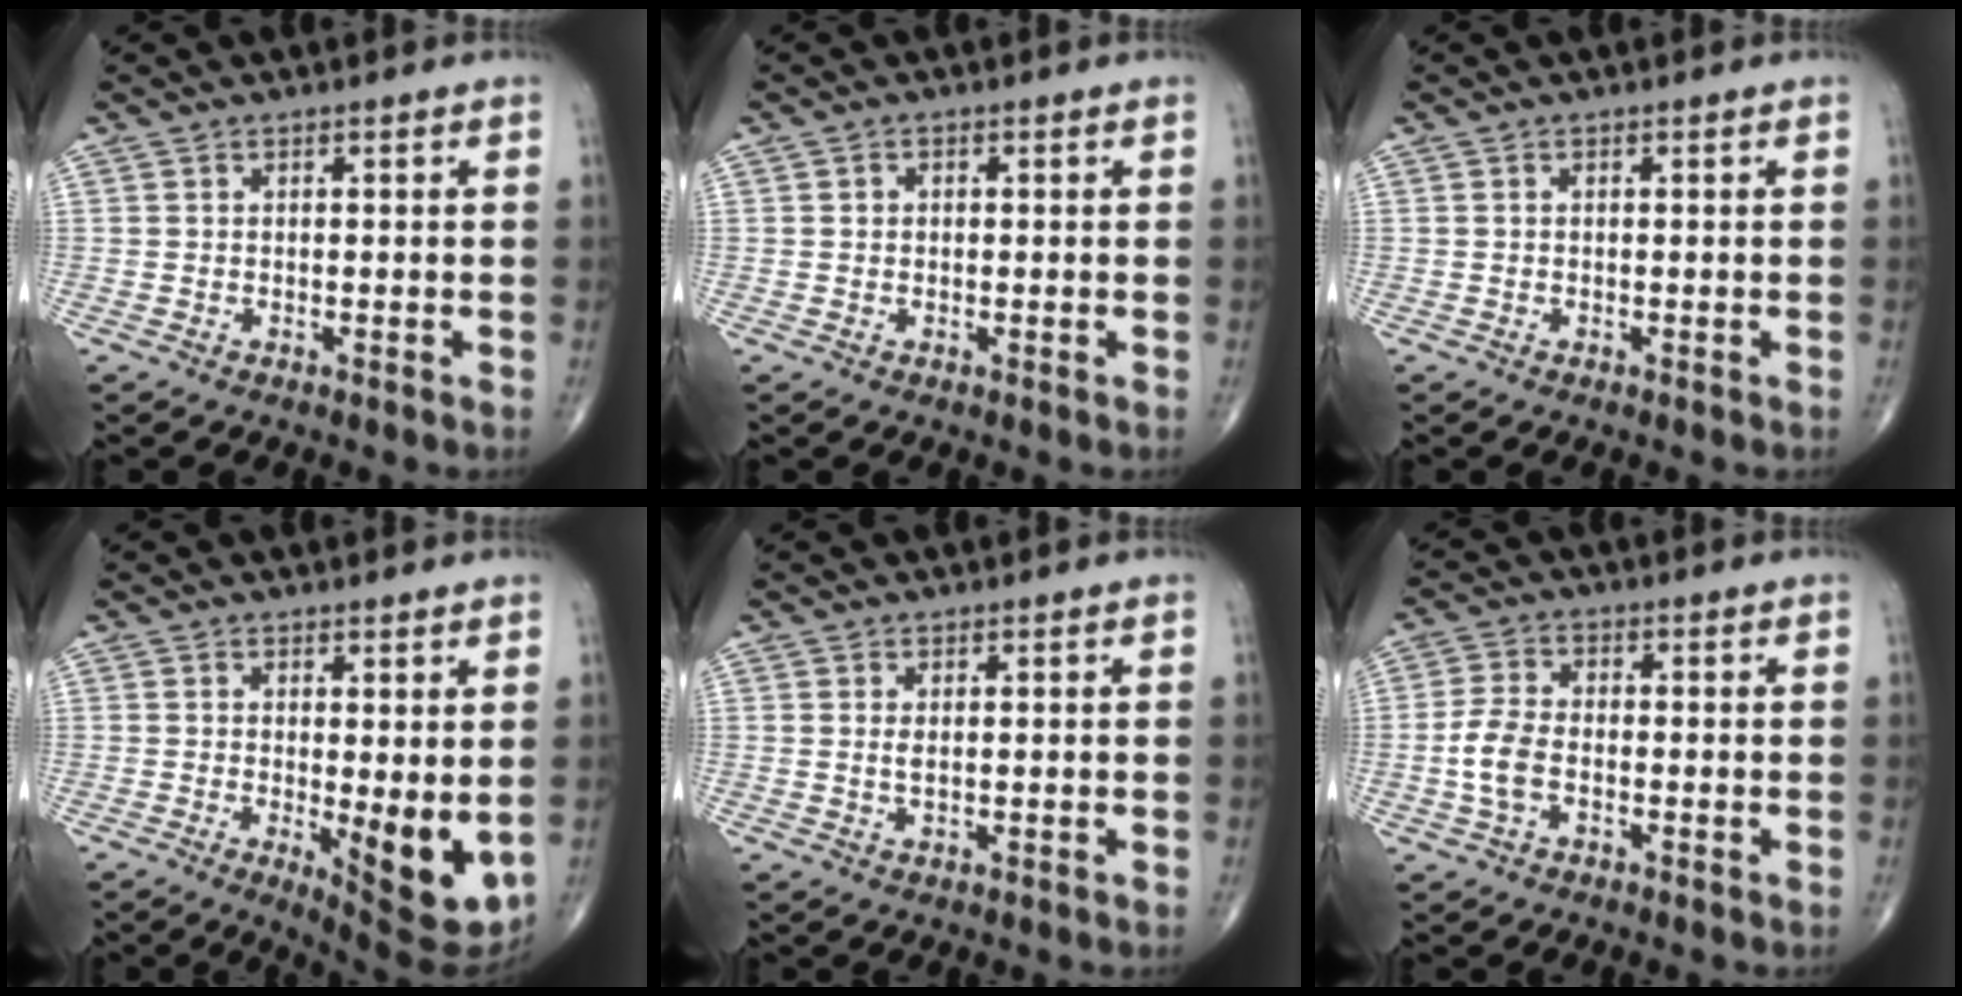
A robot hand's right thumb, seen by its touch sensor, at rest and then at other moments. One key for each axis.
{"total": 0.9, "fx": 0.1, "fy": 0.9, "fz": 0.4, "tx": -0.001, "ty": 0.003, "tz": 0.000}
{"total": 0.0}
{"total": 9.0, "fx": -0.8, "fy": 2.9, "fz": 8.5, "tx": -0.108, "ty": -0.024, "tz": -0.004}
{"total": 1.3, "fx": 0.3, "fy": 0.5, "fz": 1.2, "tx": -0.022, "ty": -0.004, "tz": 0.007}
{"total": 5.9, "fx": -1.5, "fy": 3.4, "fz": 4.6, "tx": -0.103, "ty": 0.015, "tz": -0.032}